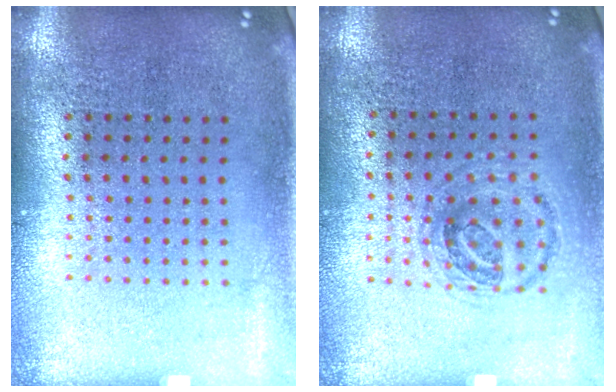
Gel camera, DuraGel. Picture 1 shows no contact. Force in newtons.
{"total": 0.9, "press": 0.9, "slide": 0.2}